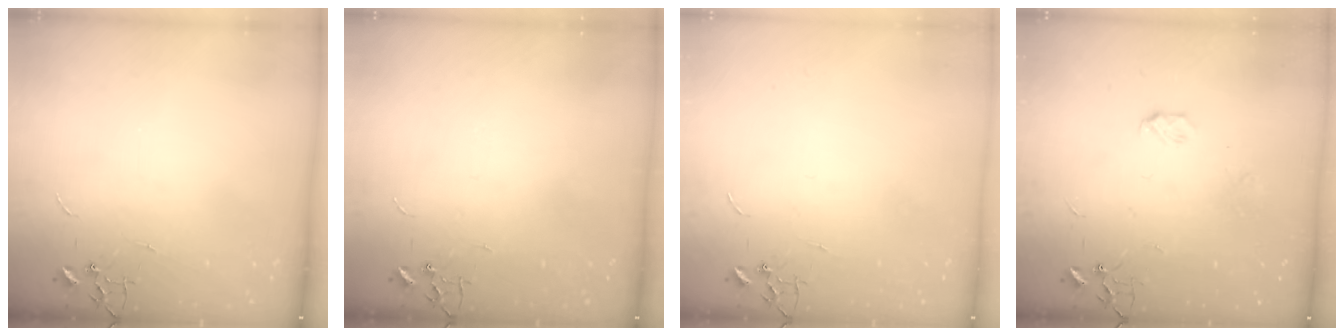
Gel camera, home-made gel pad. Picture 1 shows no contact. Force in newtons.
{"total": 0.0}
{"total": 0.0}
{"total": 3.9, "press": 3.8, "slide": 0.6}